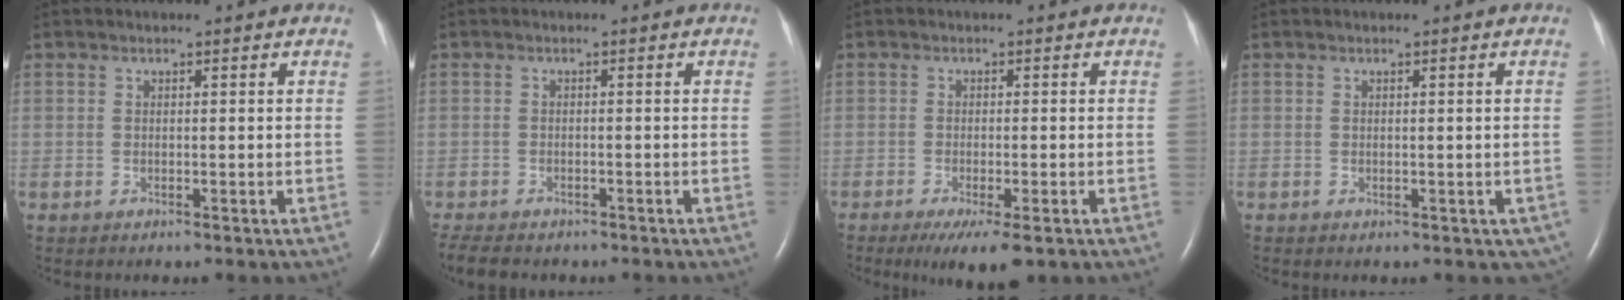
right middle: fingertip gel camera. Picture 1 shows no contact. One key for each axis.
{"total": 6.1, "fx": -5.1, "fy": 2.2, "fz": 2.5, "tx": -0.045, "ty": -0.011, "tz": -0.075}
{"total": 6.0, "fx": -3.8, "fy": 1.1, "fz": 4.5, "tx": -0.071, "ty": -0.018, "tz": -0.055}
{"total": 1.8, "fx": -0.4, "fy": 1.3, "fz": 1.2, "tx": -0.005, "ty": 0.000, "tz": 0.001}